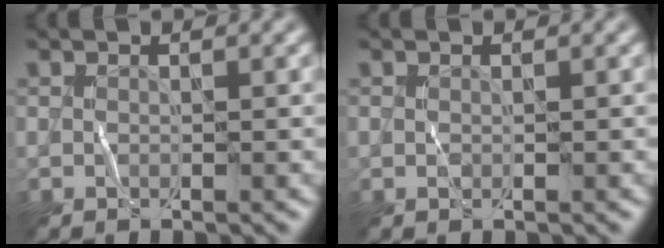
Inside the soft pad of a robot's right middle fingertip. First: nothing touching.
{"total": 0.0}